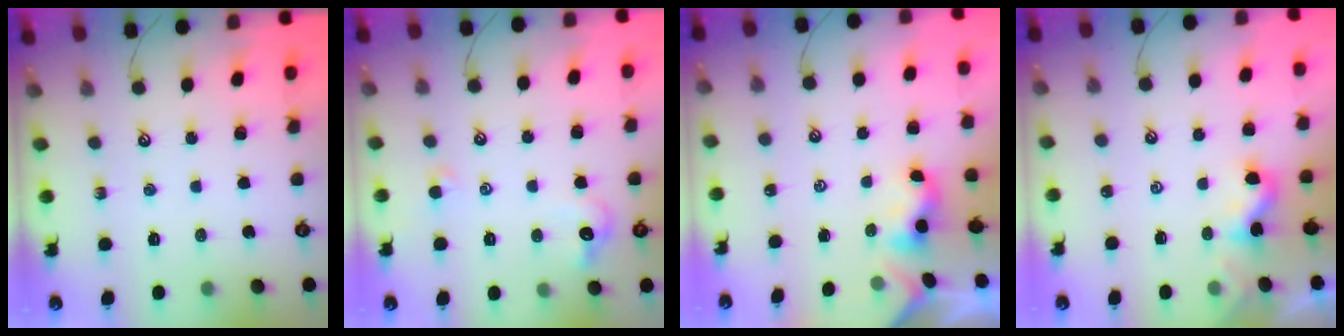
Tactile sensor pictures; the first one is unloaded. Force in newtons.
{"total": 2.6, "press": 2.5, "slide": 0.5}
{"total": 0.0}
{"total": 1.0, "press": 0.9, "slide": 0.5}